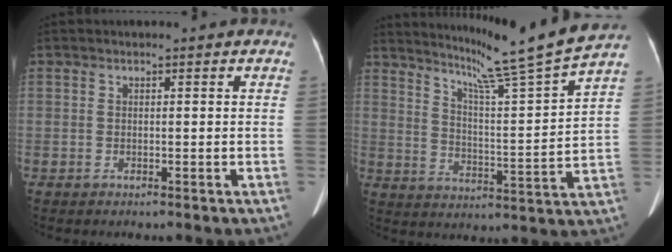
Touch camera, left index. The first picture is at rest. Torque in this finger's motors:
{"motor_torque": [0.03, -0.66, -0.14, 0.00]}